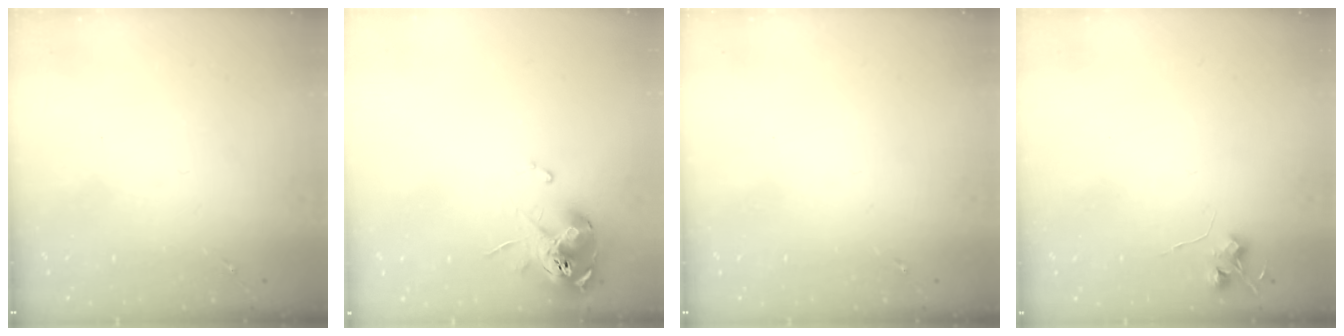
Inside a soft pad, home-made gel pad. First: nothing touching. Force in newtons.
{"total": 10.7, "press": 10.6, "slide": 0.9}
{"total": 0.0}
{"total": 5.8, "press": 5.8, "slide": 0.7}